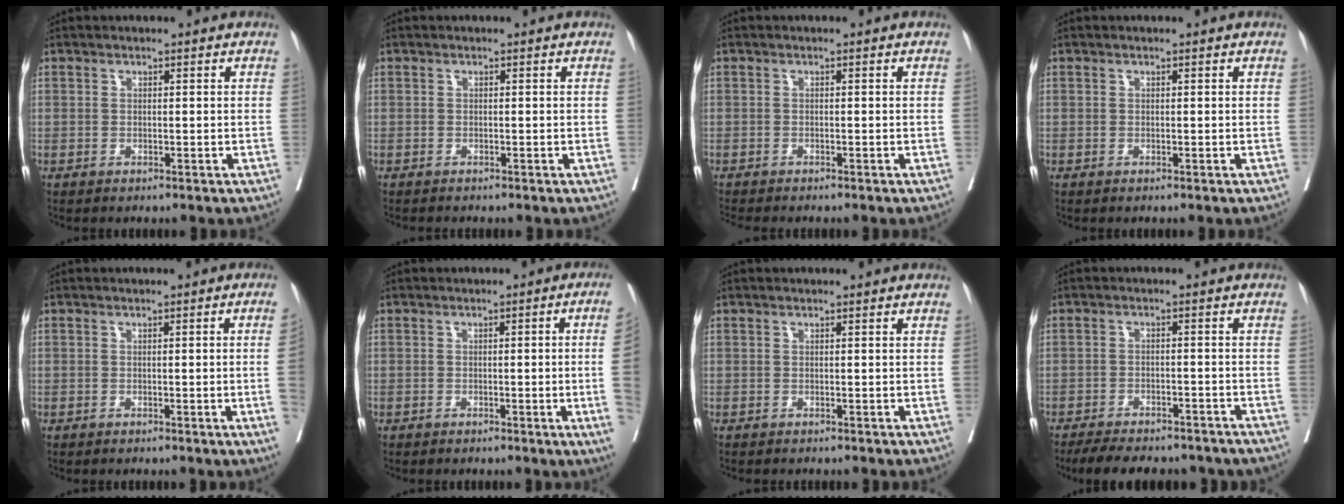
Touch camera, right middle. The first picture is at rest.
{"total": 1.1, "force": [-1.0, -0.2, 0.3], "torque": [-0.007, -0.001, -0.016]}
{"total": 3.8, "force": [-3.4, 0.2, 1.5], "torque": [-0.023, -0.009, -0.053]}
{"total": 0.0}
{"total": 3.2, "force": [-0.7, -1.1, 2.9], "torque": [-0.042, -0.003, -0.009]}
{"total": 7.5, "force": [-1.3, -1.9, 7.1], "torque": [-0.081, -0.011, -0.019]}
{"total": 1.6, "force": [-1.4, 0.2, 0.6], "torque": [-0.015, -0.003, -0.018]}
{"total": 15.5, "force": [-13.4, 4.4, 6.4], "torque": [-0.126, -0.007, -0.172]}